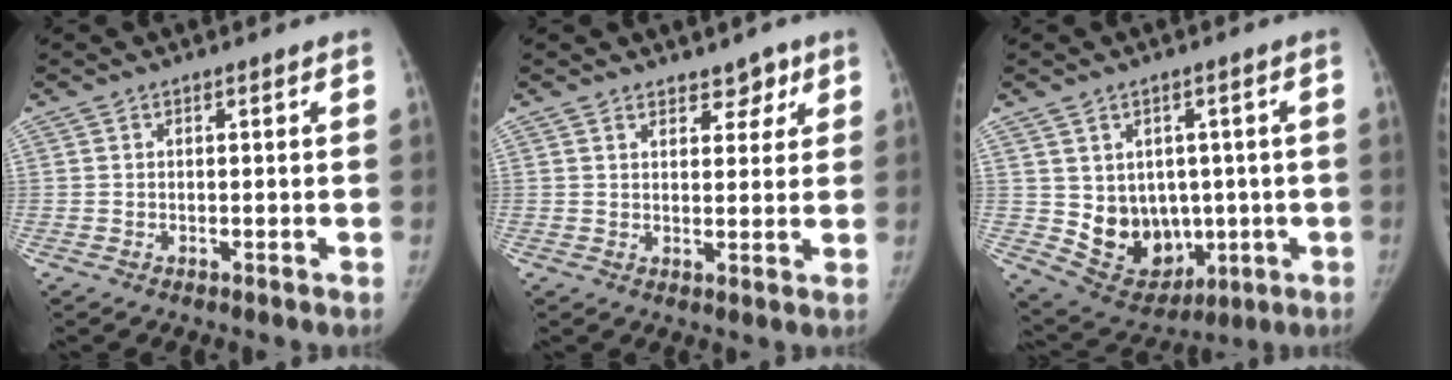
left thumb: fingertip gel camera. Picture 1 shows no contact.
{"total": 4.0, "force": [2.8, 2.3, 1.7], "torque": [0.006, -0.016, 0.042]}
{"total": 12.1, "force": [-0.3, 9.7, 7.3], "torque": [-0.070, -0.004, 0.031]}